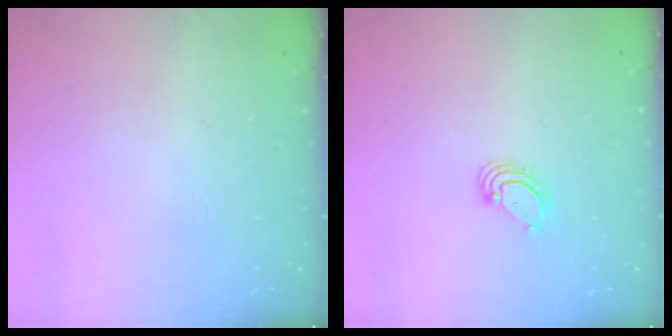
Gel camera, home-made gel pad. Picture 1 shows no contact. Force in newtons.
{"total": 3.7, "press": 3.7, "slide": 0.3}